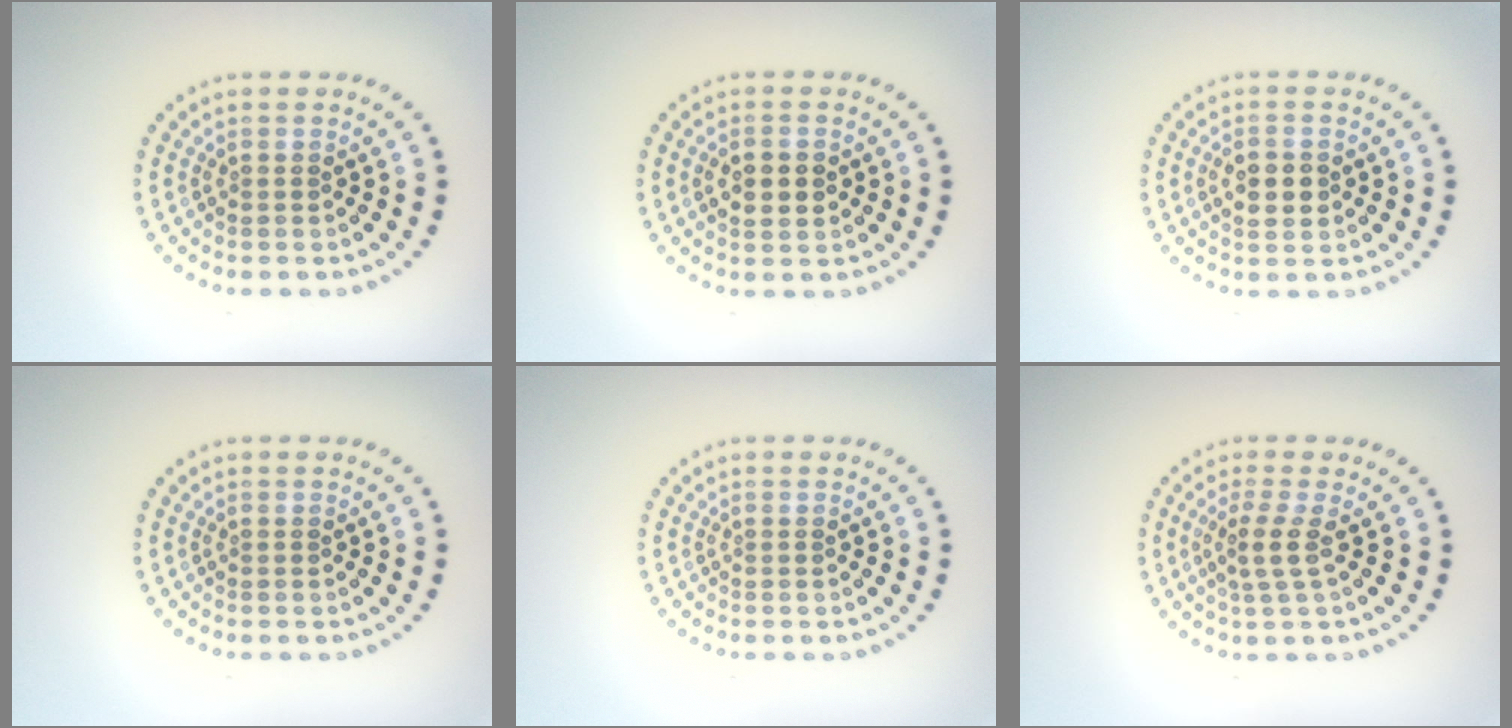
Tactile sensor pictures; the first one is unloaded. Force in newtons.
{"total": 3.1, "press": 3.1, "slide": 0.2}
{"total": 2.6, "press": 2.6, "slide": 0.1}
{"total": 0.0}
{"total": 0.0}
{"total": 2.2, "press": 1.6, "slide": 1.4}